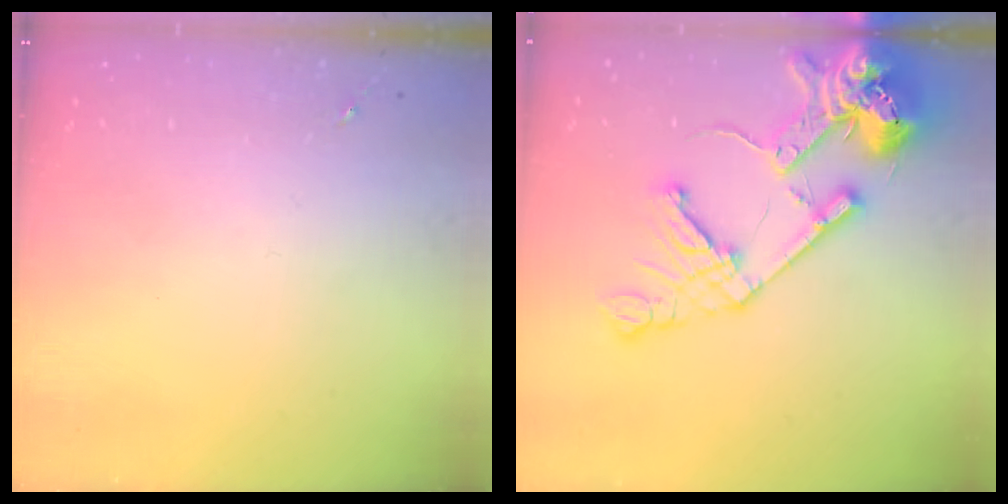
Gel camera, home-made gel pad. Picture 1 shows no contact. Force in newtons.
{"total": 20.4, "press": 20.2, "slide": 2.9}